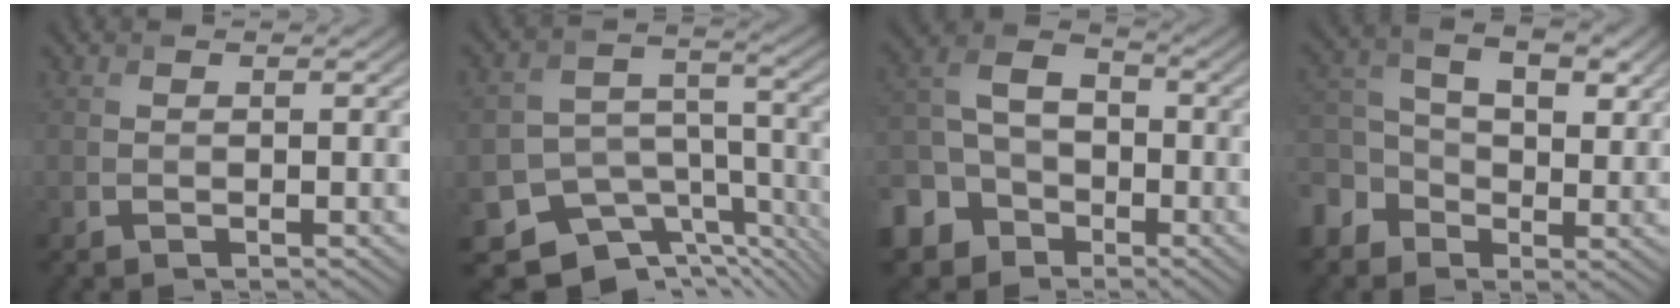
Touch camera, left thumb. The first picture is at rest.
{"total": 11.5, "force": [-7.1, 7.3, 5.3], "torque": [-0.110, -0.034, -0.103]}
{"total": 10.5, "force": [-4.9, 8.0, 4.7], "torque": [-0.126, -0.024, -0.112]}
{"total": 7.8, "force": [-1.0, 5.8, 5.1], "torque": [-0.104, 0.010, -0.039]}